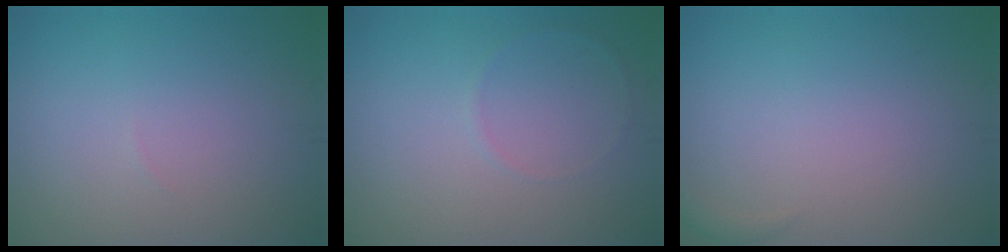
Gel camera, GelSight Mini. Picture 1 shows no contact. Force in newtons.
{"total": 0.6, "press": 0.6, "slide": 0.1}
{"total": 0.7, "press": 0.7, "slide": 0.1}